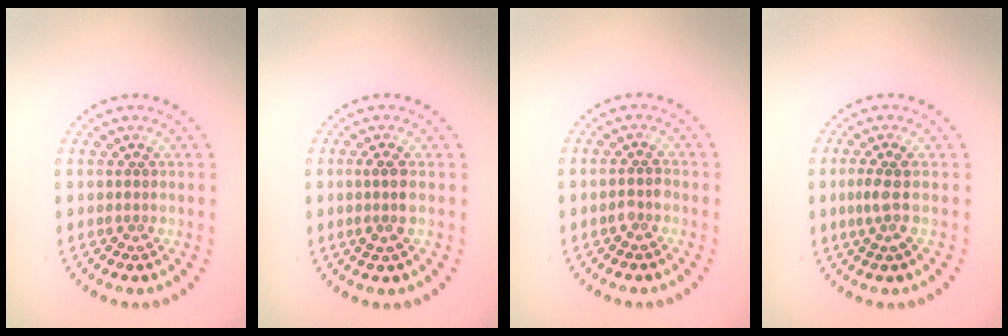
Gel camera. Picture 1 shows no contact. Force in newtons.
{"total": 1.6, "press": 1.4, "slide": 0.8}
{"total": 1.1, "press": 1.1, "slide": 0.2}
{"total": 1.8, "press": 1.4, "slide": 1.2}